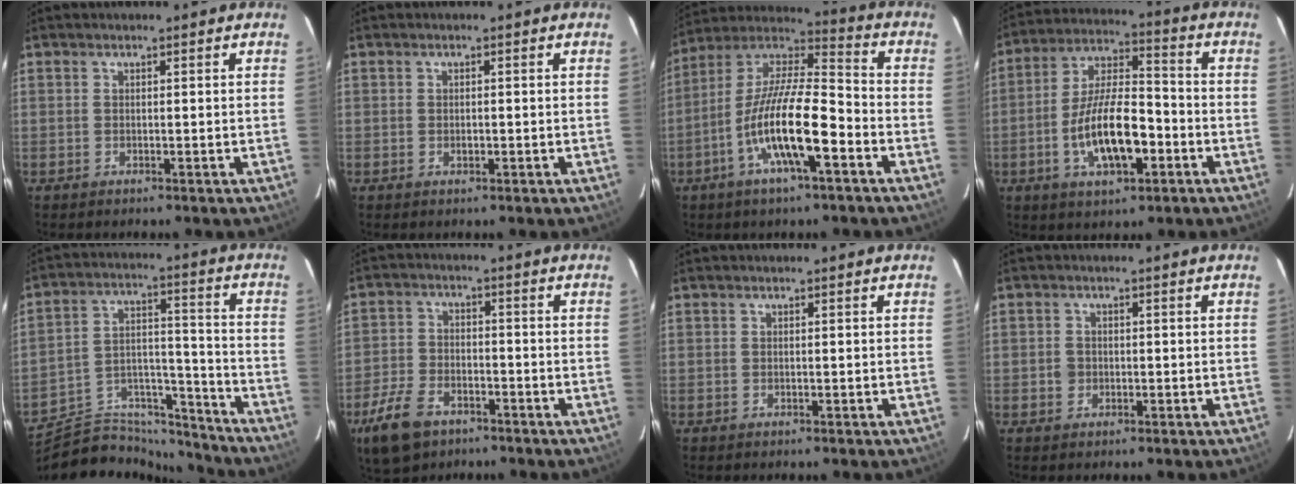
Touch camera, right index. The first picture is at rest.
{"total": 0.9, "force": [-0.2, 0.7, 0.5], "torque": [-0.007, 0.000, -0.002]}
{"total": 16.4, "force": [-6.5, 3.8, 14.5], "torque": [-0.276, -0.011, -0.129]}
{"total": 14.1, "force": [-4.6, 5.4, 12.2], "torque": [-0.237, 0.004, -0.075]}
{"total": 16.7, "force": [-15.2, 5.8, 3.8], "torque": [-0.067, 0.056, -0.236]}
{"total": 10.6, "force": [-6.6, 6.1, 5.5], "torque": [-0.143, -0.001, -0.125]}
{"total": 0.0}
{"total": 1.8, "force": [-0.4, 1.7, 0.4], "torque": [-0.005, 0.002, -0.005]}